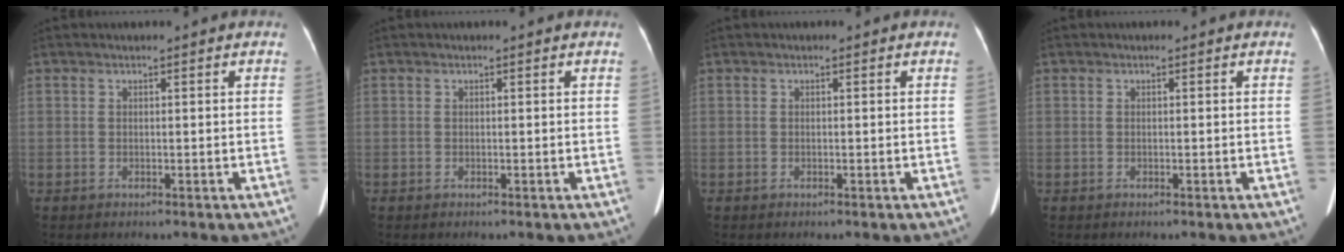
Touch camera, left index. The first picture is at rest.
{"total": 0.0}
{"total": 0.0}
{"total": 0.0}